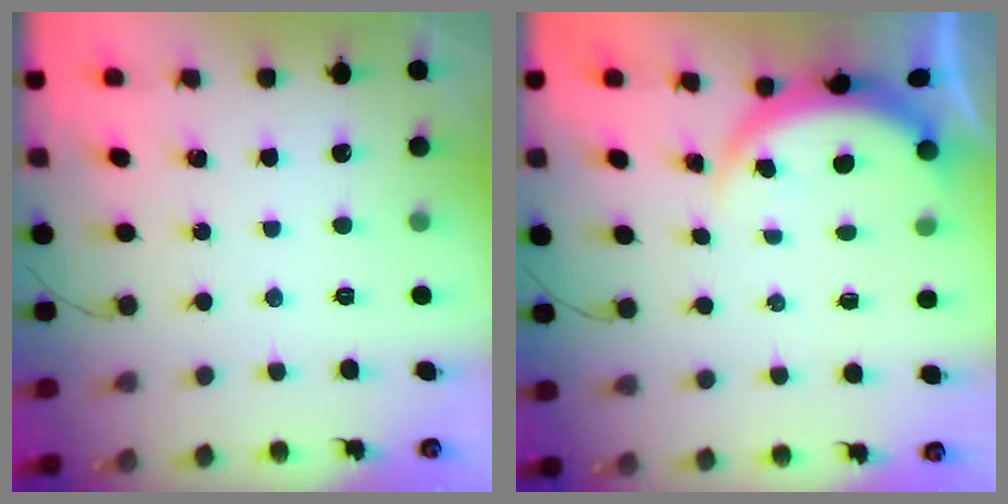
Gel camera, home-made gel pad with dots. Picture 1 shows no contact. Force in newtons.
{"total": 3.9, "press": 3.6, "slide": 1.5}